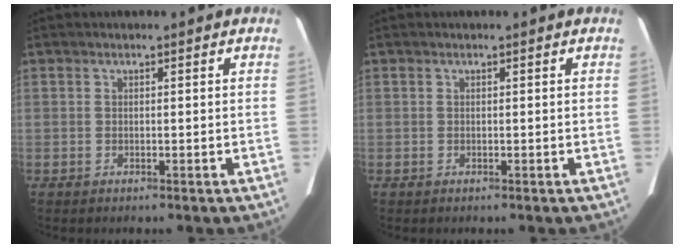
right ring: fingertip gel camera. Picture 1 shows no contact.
{"total": 0.0}